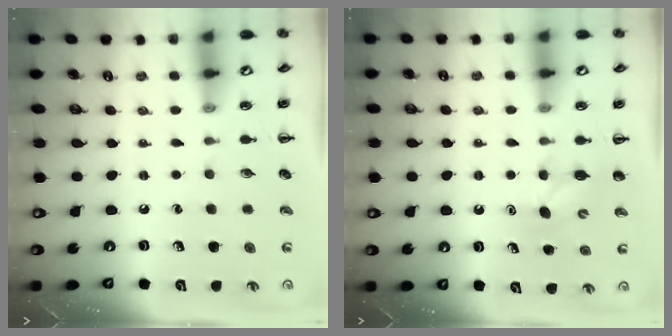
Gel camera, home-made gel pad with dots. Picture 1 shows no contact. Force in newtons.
{"total": 4.2, "press": 4.1, "slide": 0.9}